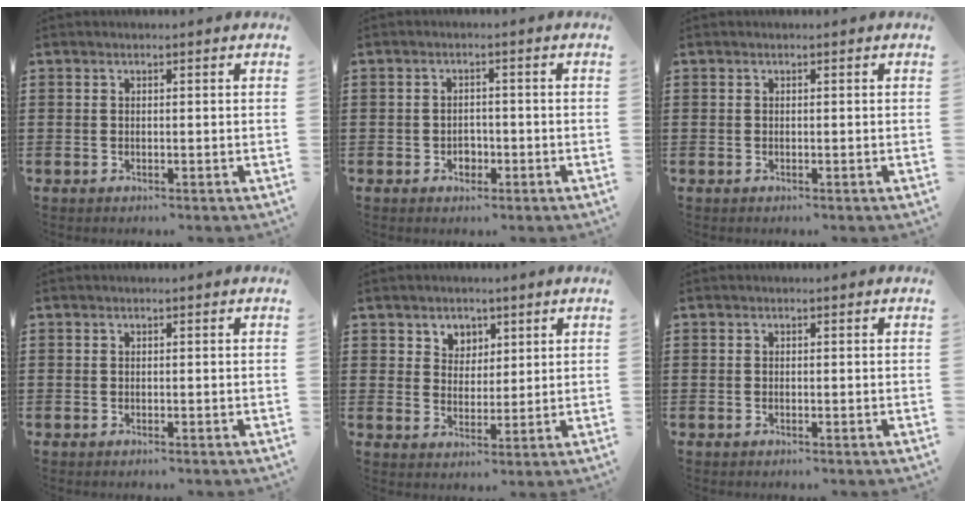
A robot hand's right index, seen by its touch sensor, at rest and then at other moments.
{"total": 2.0, "force": [-0.8, 1.4, 1.1], "torque": [-0.024, -0.003, -0.016]}
{"total": 0.0}
{"total": 0.0}
{"total": 3.7, "force": [2.1, 3.0, 0.2], "torque": [-0.021, 0.012, 0.039]}
{"total": 0.0}